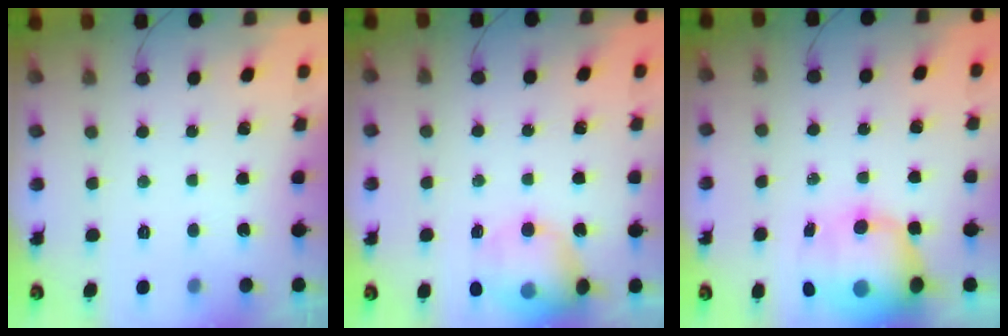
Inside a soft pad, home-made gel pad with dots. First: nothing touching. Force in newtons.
{"total": 14.8, "press": 14.6, "slide": 2.4}
{"total": 13.7, "press": 13.3, "slide": 3.2}